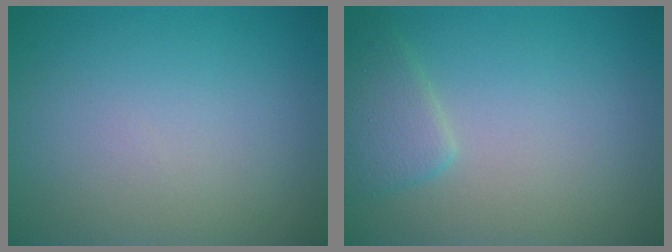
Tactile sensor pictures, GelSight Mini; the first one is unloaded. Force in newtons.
{"total": 2.4, "press": 2.4, "slide": 0.1}